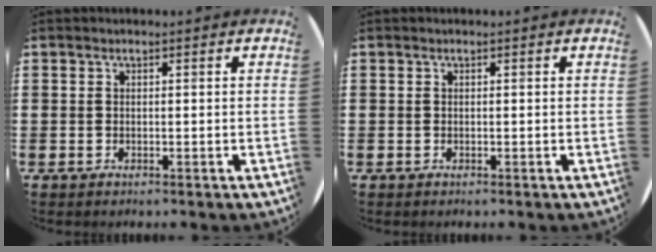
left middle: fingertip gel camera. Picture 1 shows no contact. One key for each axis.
{"total": 0.0}